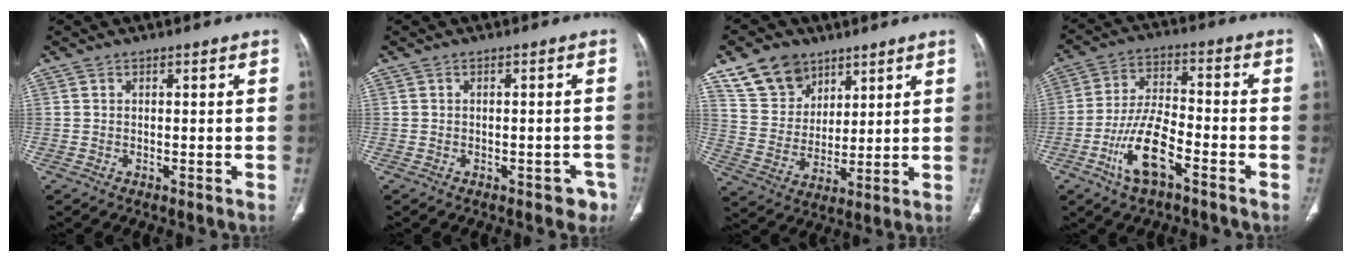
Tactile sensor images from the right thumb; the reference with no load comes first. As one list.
[{"total": 3.7, "force": [-2.5, 2.1, 1.9], "torque": [-0.002, 0.012, -0.028]}, {"total": 12.0, "force": [7.9, 8.1, 3.9], "torque": [-0.045, -0.036, 0.156]}, {"total": 11.3, "force": [-5.5, 4.4, 8.9], "torque": [-0.178, 0.030, -0.102]}]